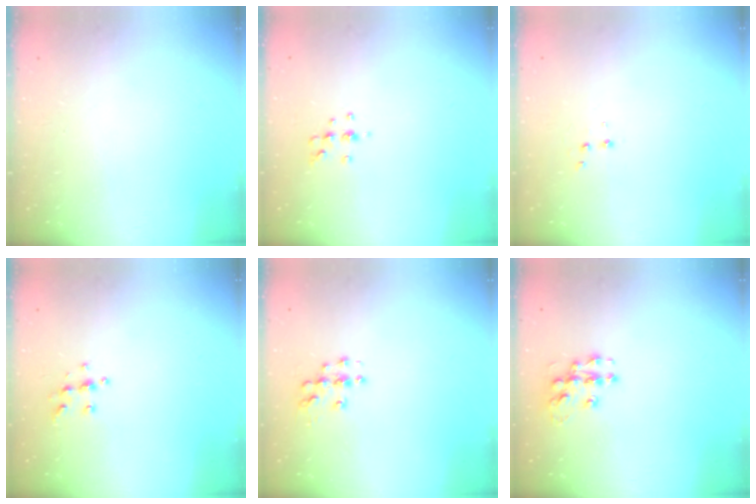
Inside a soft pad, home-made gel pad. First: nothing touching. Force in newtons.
{"total": 5.4, "press": 5.2, "slide": 1.4}
{"total": 1.9, "press": 1.9, "slide": 0.2}
{"total": 5.4, "press": 5.4, "slide": 0.3}
{"total": 6.1, "press": 6.1, "slide": 0.3}
{"total": 10.2, "press": 10.2, "slide": 0.5}